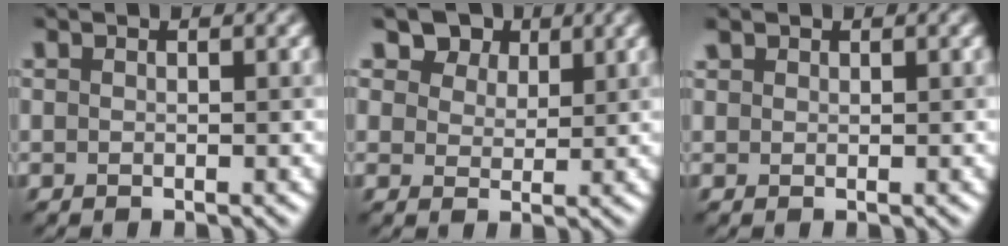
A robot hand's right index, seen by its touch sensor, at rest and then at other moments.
{"total": 5.7, "force": [4.0, 3.4, 2.1], "torque": [-0.059, -0.009, 0.073]}
{"total": 1.0, "force": [0.9, 0.5, 0.1], "torque": [-0.002, 0.004, 0.018]}